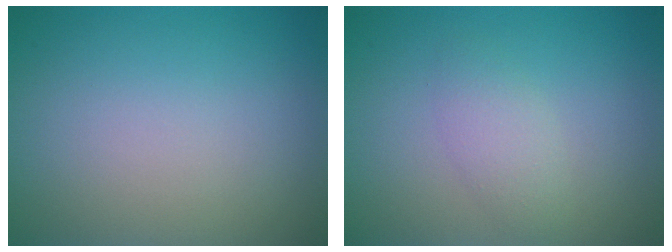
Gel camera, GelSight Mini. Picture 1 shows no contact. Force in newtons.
{"total": 1.7, "press": 1.7, "slide": 0.1}